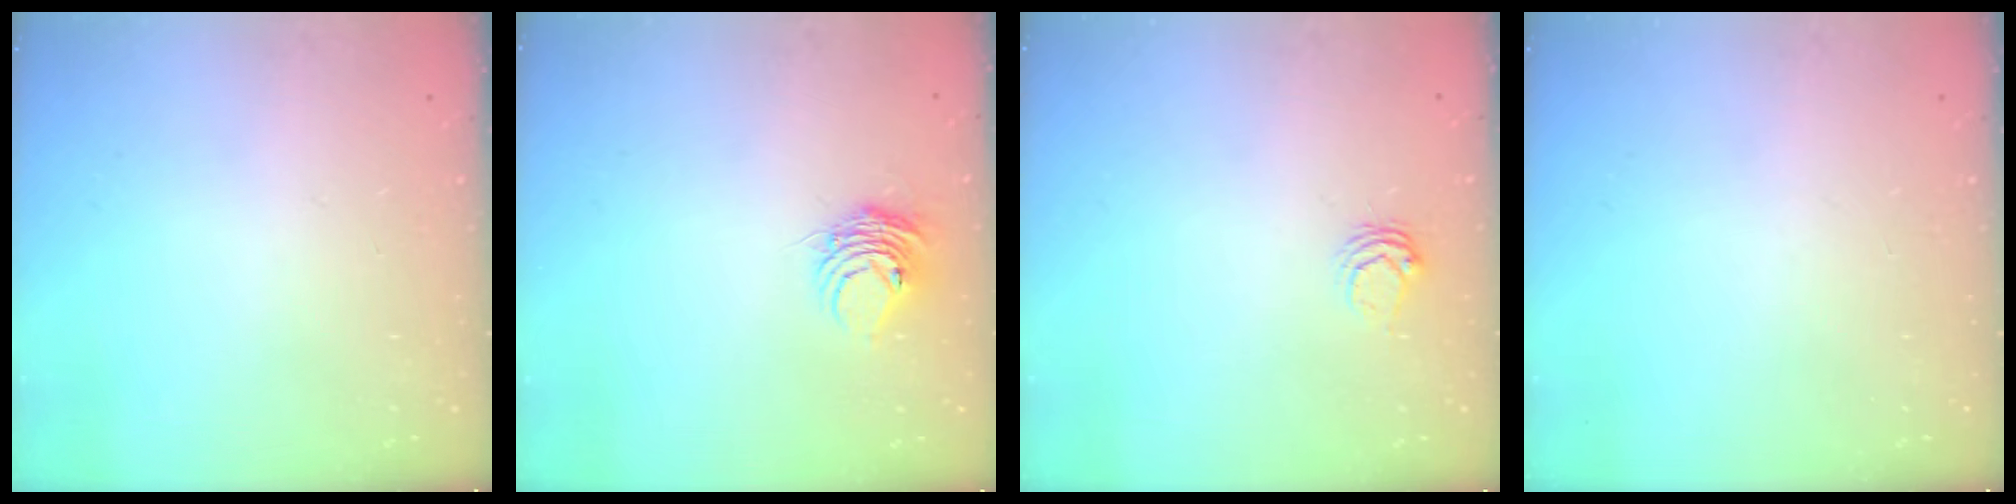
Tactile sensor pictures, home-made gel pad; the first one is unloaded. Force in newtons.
{"total": 6.5, "press": 6.5, "slide": 0.4}
{"total": 4.7, "press": 4.7, "slide": 0.4}
{"total": 0.0}